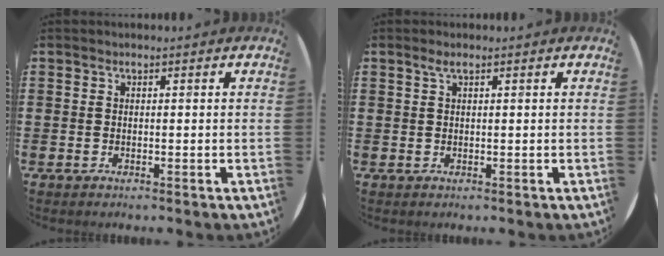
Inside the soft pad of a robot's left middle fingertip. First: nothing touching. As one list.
[{"total": 1.1, "force": [0.5, 0.1, 0.9], "torque": [-0.020, 0.003, 0.009]}]